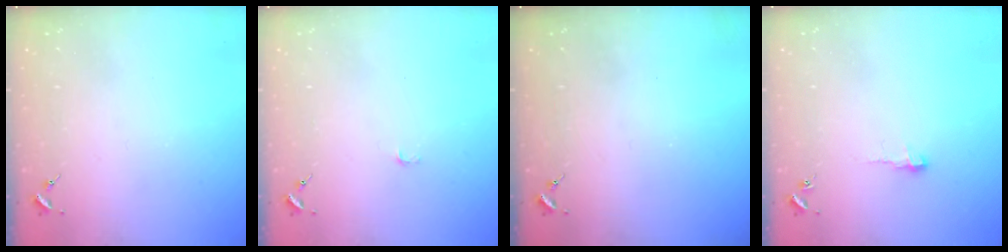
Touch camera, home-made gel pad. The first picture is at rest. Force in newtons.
{"total": 3.0, "press": 3.0, "slide": 0.3}
{"total": 0.0}
{"total": 3.7, "press": 3.7, "slide": 0.3}